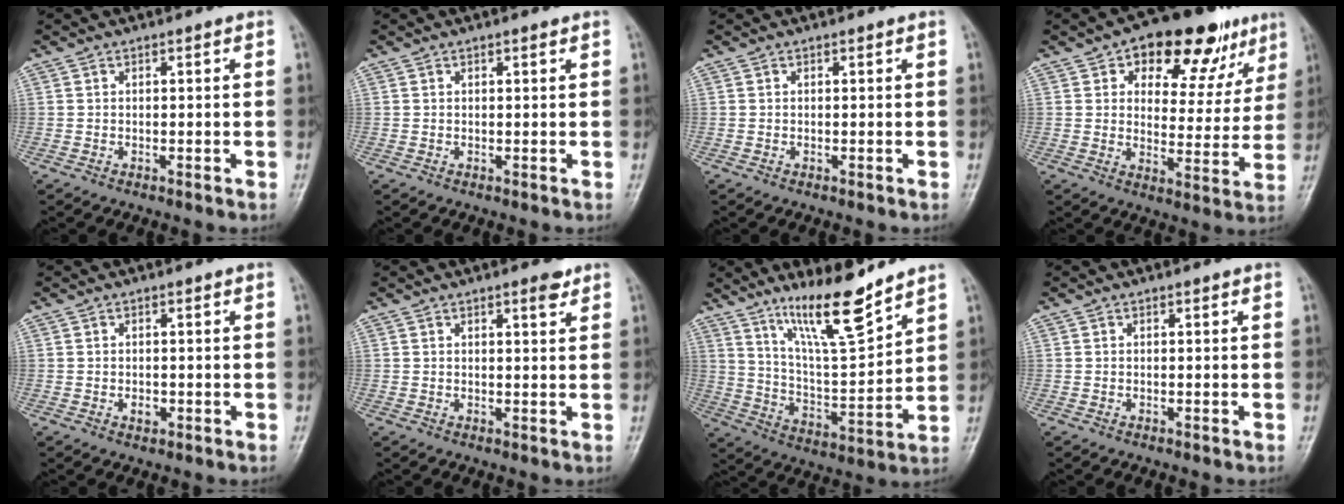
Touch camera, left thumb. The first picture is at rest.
{"total": 0.5, "force": [0.4, 0.1, 0.4], "torque": [-0.007, -0.002, 0.005]}
{"total": 0.0}
{"total": 17.3, "force": [9.7, 9.5, 10.6], "torque": [-0.075, -0.020, 0.136]}
{"total": 1.5, "force": [-0.4, 1.1, 1.0], "torque": [-0.011, 0.000, -0.003]}
{"total": 2.5, "force": [1.7, 0.7, 1.7], "torque": [-0.019, -0.010, 0.024]}
{"total": 13.7, "force": [10.4, 2.0, 8.8], "torque": [-0.140, -0.074, 0.193]}
{"total": 0.0}